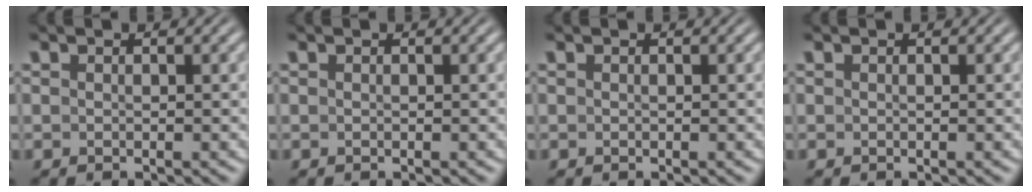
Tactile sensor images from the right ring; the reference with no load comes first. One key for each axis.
{"total": 0.0}
{"total": 0.0}
{"total": 0.0}